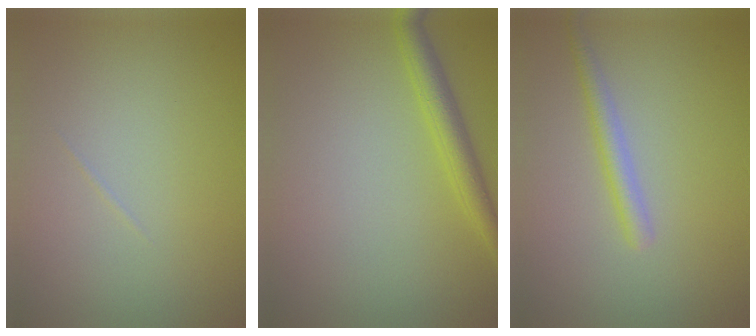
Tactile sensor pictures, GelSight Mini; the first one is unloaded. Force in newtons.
{"total": 2.7, "press": 2.7, "slide": 0.2}
{"total": 1.8, "press": 1.8, "slide": 0.1}